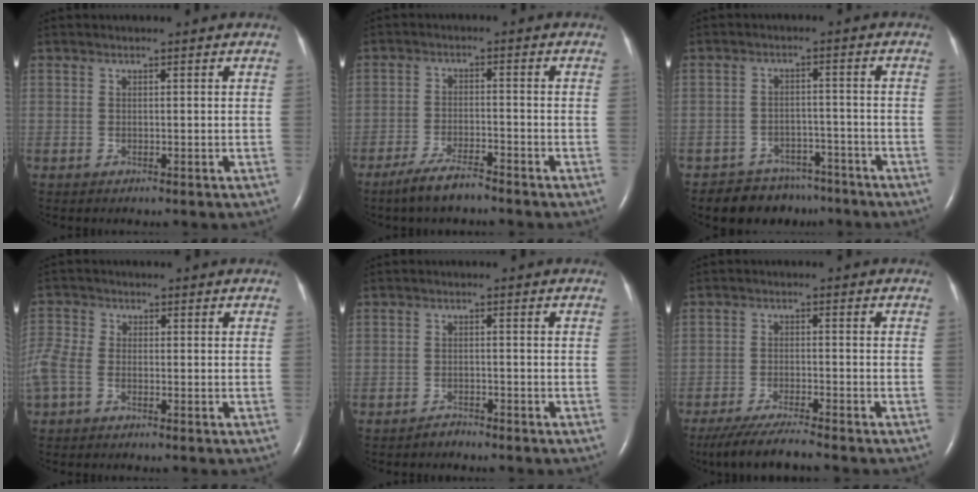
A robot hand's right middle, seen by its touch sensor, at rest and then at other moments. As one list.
[{"total": 5.2, "force": [-4.3, 0.7, 2.9], "torque": [-0.063, -0.009, -0.082]}, {"total": 8.0, "force": [-6.7, 4.3, 0.5], "torque": [0.007, 0.016, -0.095]}, {"total": 7.4, "force": [-2.1, 5.1, 4.9], "torque": [-0.155, 0.009, -0.042]}, {"total": 1.3, "force": [-1.3, 0.2, 0.0], "torque": [-0.005, -0.004, -0.022]}, {"total": 6.9, "force": [-6.1, -0.8, 3.2], "torque": [-0.051, -0.027, -0.108]}]